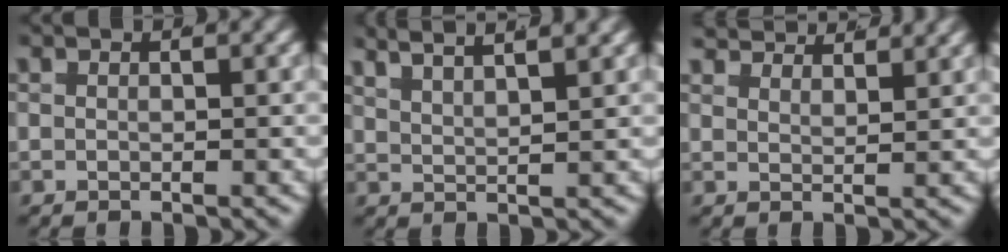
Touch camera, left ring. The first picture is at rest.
{"total": 5.4, "force": [3.8, 2.6, 2.8], "torque": [-0.052, 0.011, 0.053]}
{"total": 3.5, "force": [3.4, 0.3, 0.8], "torque": [-0.009, 0.004, 0.054]}